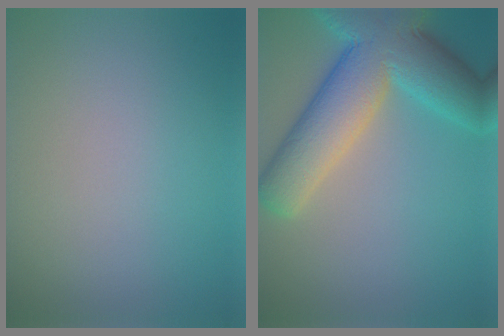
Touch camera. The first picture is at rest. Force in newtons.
{"total": 10.4, "press": 10.4, "slide": 0.7}